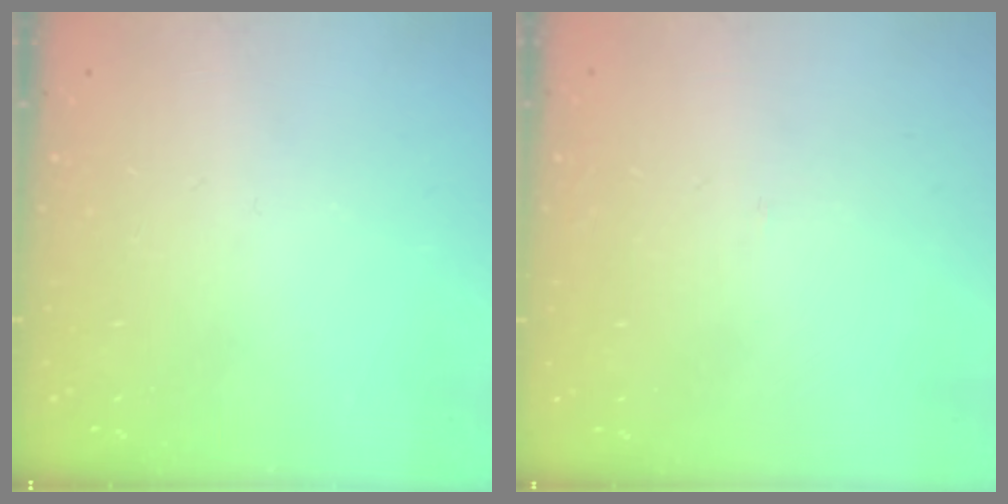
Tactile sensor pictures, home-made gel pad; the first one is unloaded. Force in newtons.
{"total": 1.5, "press": 1.5, "slide": 0.1}